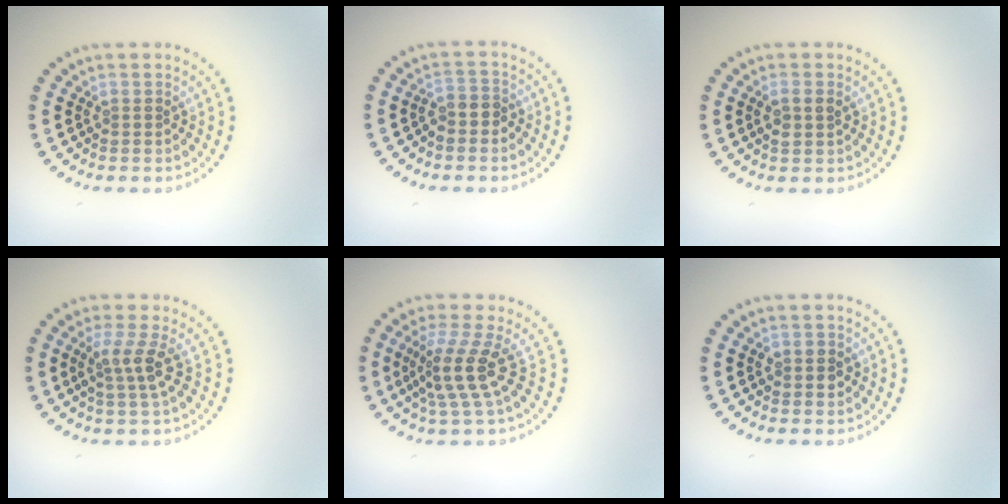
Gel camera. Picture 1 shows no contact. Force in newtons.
{"total": 1.8, "press": 1.6, "slide": 0.9}
{"total": 1.6, "press": 1.5, "slide": 0.4}
{"total": 2.7, "press": 2.0, "slide": 1.8}
{"total": 3.9, "press": 2.7, "slide": 2.8}
{"total": 1.4, "press": 1.4, "slide": 0.4}